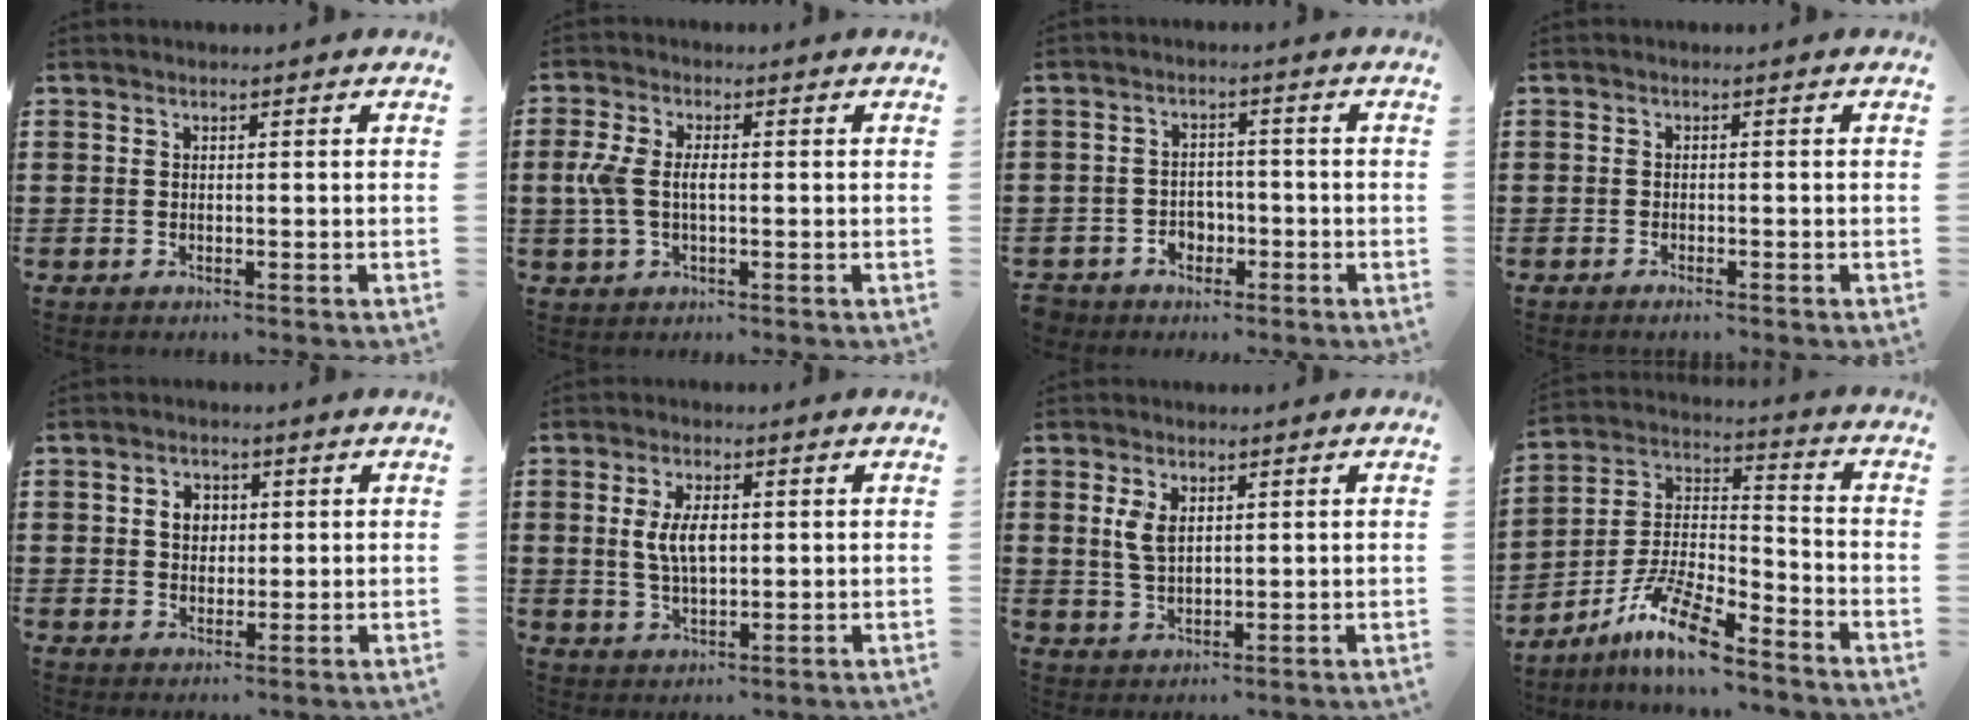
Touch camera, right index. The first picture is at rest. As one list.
[{"total": 4.7, "force": [-0.2, 2.2, 4.1], "torque": [-0.107, -0.004, -0.013]}, {"total": 3.1, "force": [-2.0, 2.3, 0.5], "torque": [-0.018, 0.007, -0.044]}, {"total": 0.7, "force": [-0.7, 0.1, 0.3], "torque": [-0.009, -0.004, -0.012]}, {"total": 3.3, "force": [0.7, 2.7, 1.9], "torque": [-0.047, 0.012, 0.009]}, {"total": 5.2, "force": [0.7, 2.3, 4.6], "torque": [-0.087, 0.004, 0.009]}, {"total": 4.0, "force": [1.3, 2.1, 3.1], "torque": [-0.068, 0.006, 0.024]}, {"total": 10.9, "force": [-8.4, 2.3, 6.6], "torque": [-0.151, 0.010, -0.169]}]